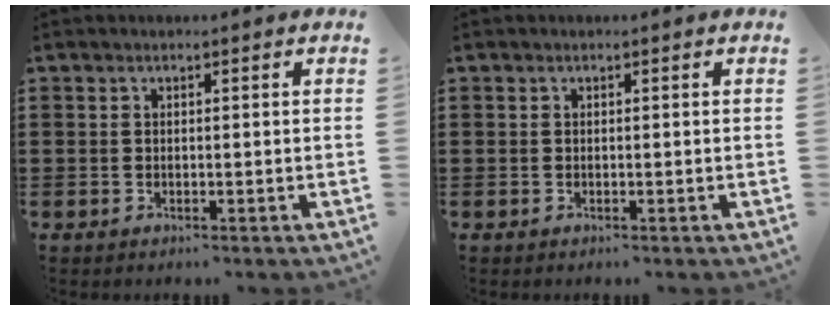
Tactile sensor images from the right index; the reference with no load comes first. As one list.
[{"total": 0.0}]